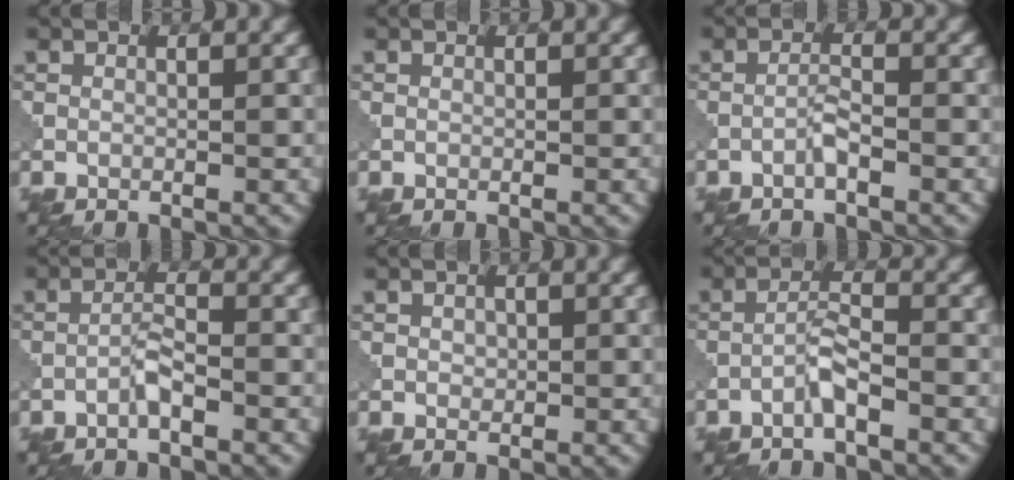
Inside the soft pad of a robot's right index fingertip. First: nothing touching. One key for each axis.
{"total": 0.0}
{"total": 1.4, "fx": -0.9, "fy": 0.1, "fz": 1.1, "tx": -0.022, "ty": 0.007, "tz": -0.020}
{"total": 1.8, "fx": -1.1, "fy": 0.2, "fz": 1.4, "tx": -0.028, "ty": 0.008, "tz": -0.026}
{"total": 0.6, "fx": 0.2, "fy": 0.6, "fz": 0.3, "tx": -0.006, "ty": -0.001, "tz": 0.003}
{"total": 2.3, "fx": -1.4, "fy": 0.2, "fz": 1.8, "tx": -0.036, "ty": 0.010, "tz": -0.032}